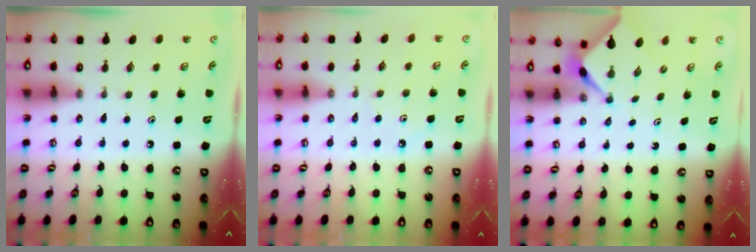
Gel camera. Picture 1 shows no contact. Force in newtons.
{"total": 2.3, "press": 2.2, "slide": 0.5}
{"total": 2.2, "press": 2.2, "slide": 0.2}